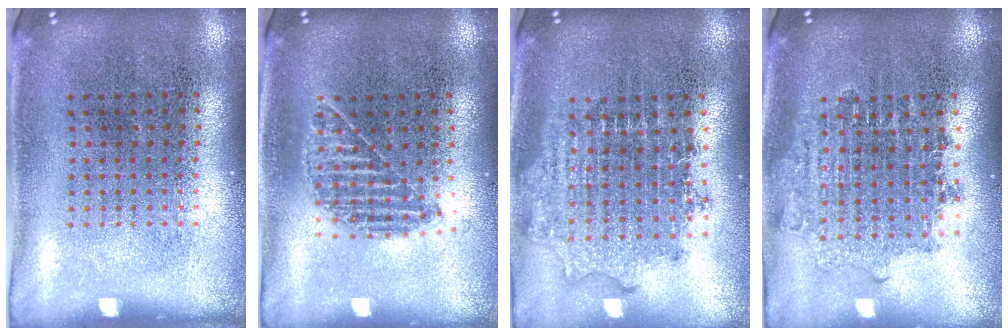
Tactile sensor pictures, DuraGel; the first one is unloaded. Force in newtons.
{"total": 1.1, "press": 1.0, "slide": 0.5}
{"total": 1.8, "press": 1.5, "slide": 1.0}
{"total": 1.7, "press": 1.4, "slide": 1.0}